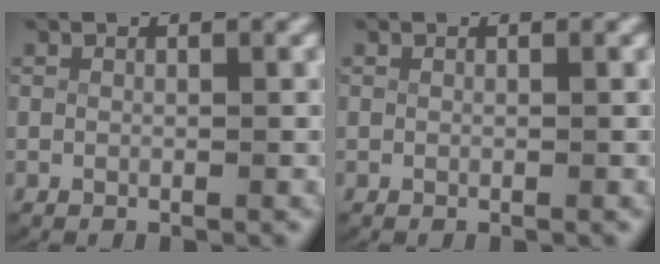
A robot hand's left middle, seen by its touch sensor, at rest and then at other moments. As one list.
[{"total": 0.0}]